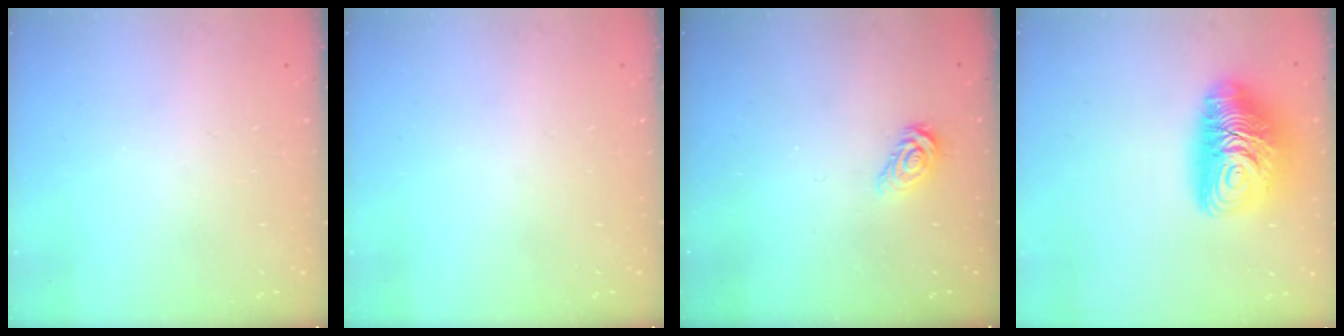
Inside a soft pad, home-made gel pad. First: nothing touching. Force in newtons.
{"total": 0.0}
{"total": 5.1, "press": 5.1, "slide": 0.4}
{"total": 14.7, "press": 14.6, "slide": 1.1}